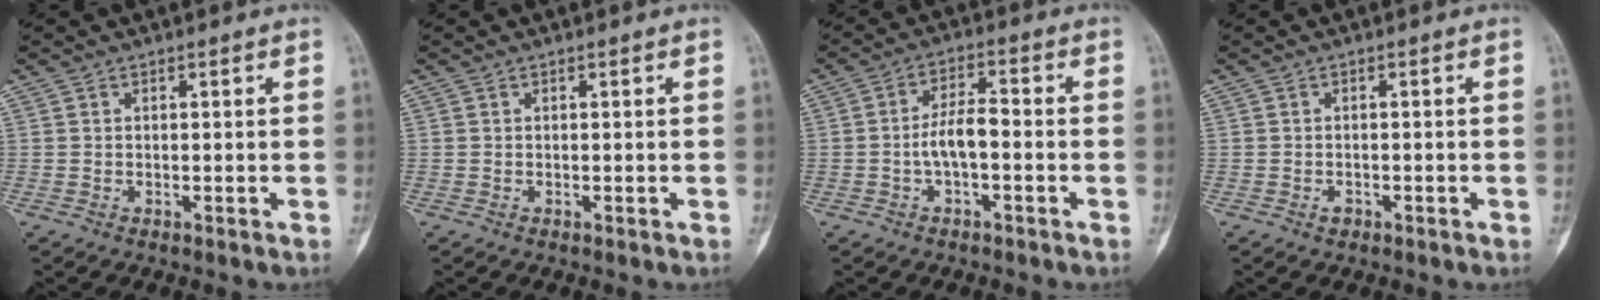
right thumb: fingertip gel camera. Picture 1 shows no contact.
{"total": 0.0}
{"total": 5.6, "force": [-1.3, 2.2, 4.9], "torque": [-0.089, 0.025, -0.026]}
{"total": 1.0, "force": [-0.5, 0.7, 0.4], "torque": [-0.006, 0.007, -0.005]}